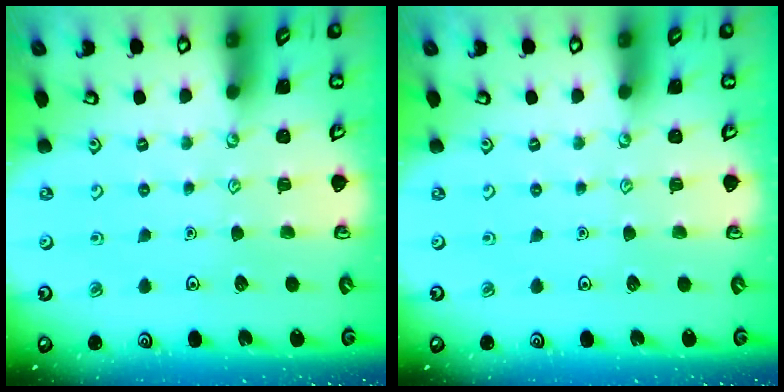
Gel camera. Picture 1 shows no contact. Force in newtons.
{"total": 0.0}